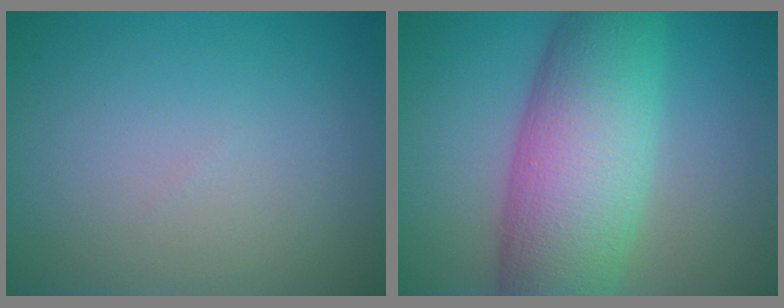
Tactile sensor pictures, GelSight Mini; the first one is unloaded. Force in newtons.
{"total": 11.2, "press": 11.2, "slide": 0.3}